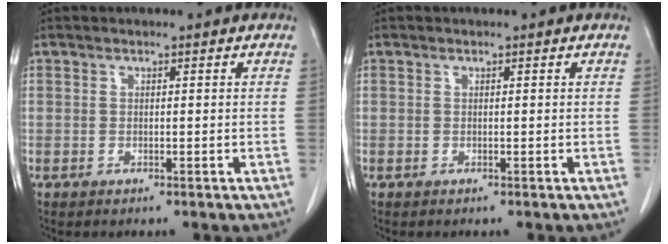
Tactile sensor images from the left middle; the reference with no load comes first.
{"total": 0.0}